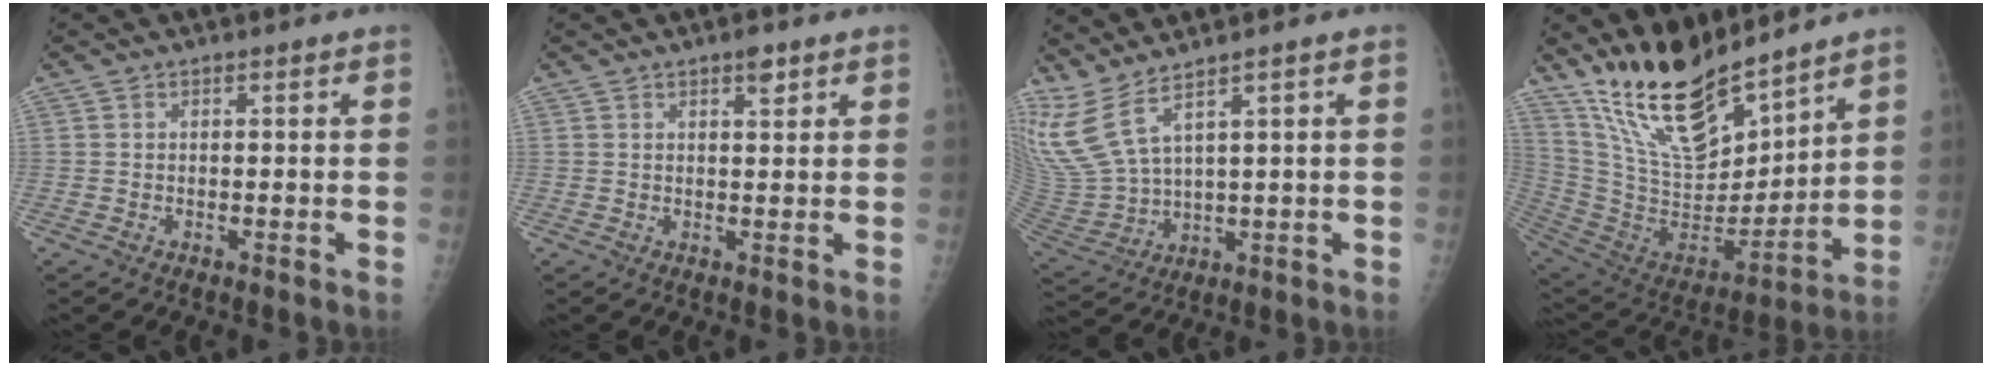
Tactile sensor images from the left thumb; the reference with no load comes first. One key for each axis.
{"total": 2.4, "fx": 1.5, "fy": 0.8, "fz": 1.6, "tx": -0.017, "ty": -0.008, "tz": 0.022}
{"total": 9.6, "fx": 6.8, "fy": 2.3, "fz": 6.3, "tx": -0.156, "ty": -0.035, "tz": 0.167}
{"total": 21.2, "fx": 16.9, "fy": 7.2, "fz": 10.5, "tx": -0.153, "ty": -0.102, "tz": 0.317}